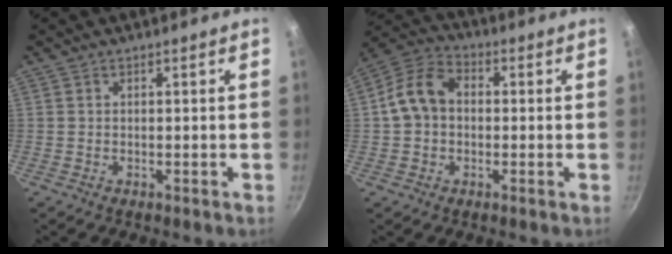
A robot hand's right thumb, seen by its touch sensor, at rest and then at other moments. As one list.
[{"total": 9.3, "force": [0.1, 7.2, 5.9], "torque": [-0.087, 0.027, -0.016]}]